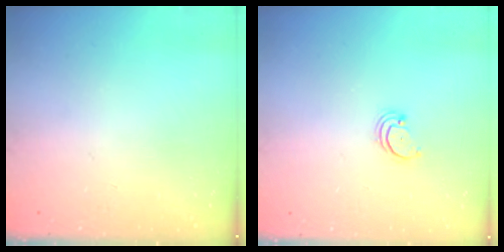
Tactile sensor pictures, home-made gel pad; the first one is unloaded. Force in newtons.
{"total": 2.2, "press": 2.2, "slide": 0.2}